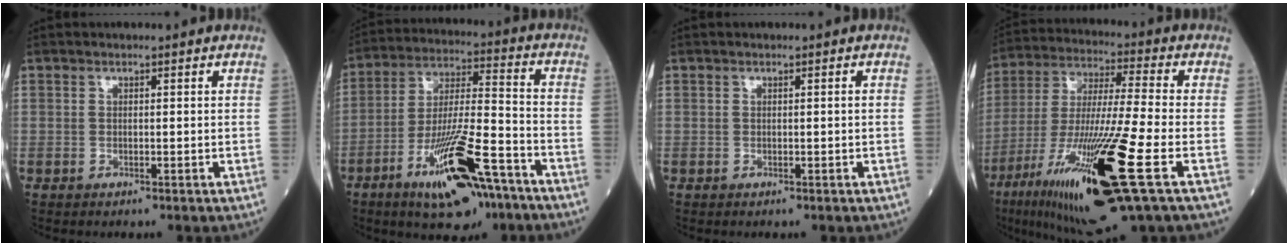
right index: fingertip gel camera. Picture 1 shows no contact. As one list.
[{"total": 16.1, "force": [-9.2, 3.5, 12.8], "torque": [-0.233, -0.009, -0.151]}, {"total": 0.0}, {"total": 22.5, "force": [-9.4, 1.1, 20.4], "torque": [-0.393, -0.050, -0.168]}]